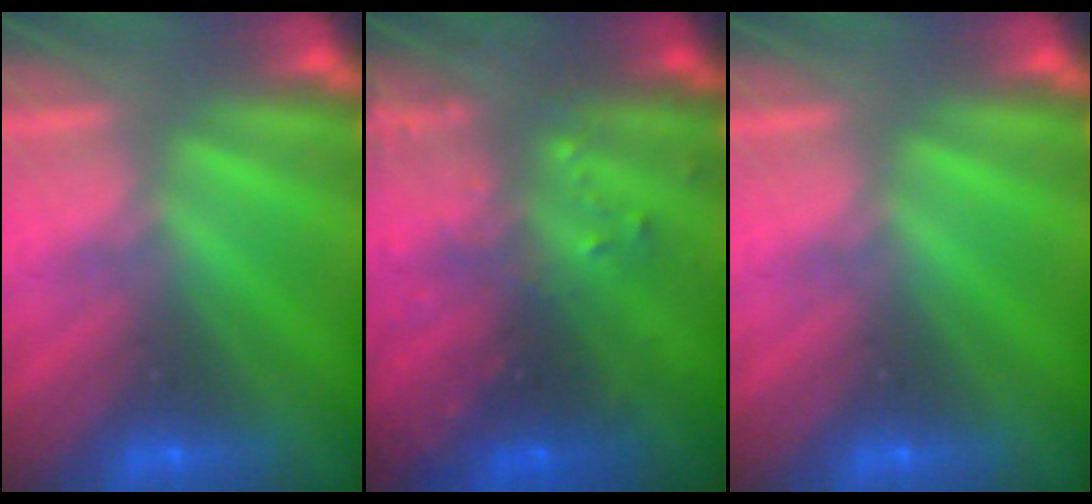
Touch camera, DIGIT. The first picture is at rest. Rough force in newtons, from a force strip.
{"total": 7.3}
{"total": 0.0}